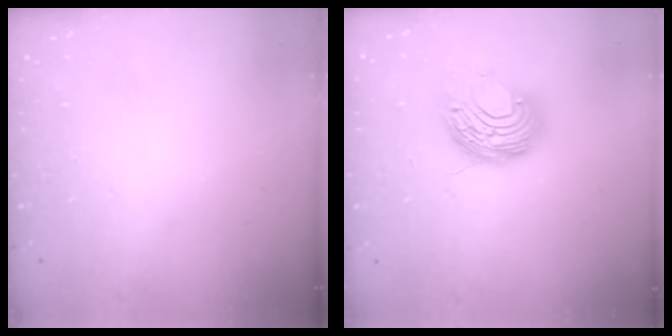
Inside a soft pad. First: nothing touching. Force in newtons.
{"total": 9.9, "press": 9.9, "slide": 0.4}